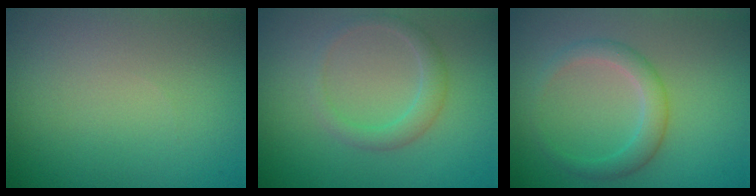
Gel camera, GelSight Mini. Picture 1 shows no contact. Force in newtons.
{"total": 2.0, "press": 2.0, "slide": 0.1}
{"total": 2.7, "press": 2.7, "slide": 0.1}